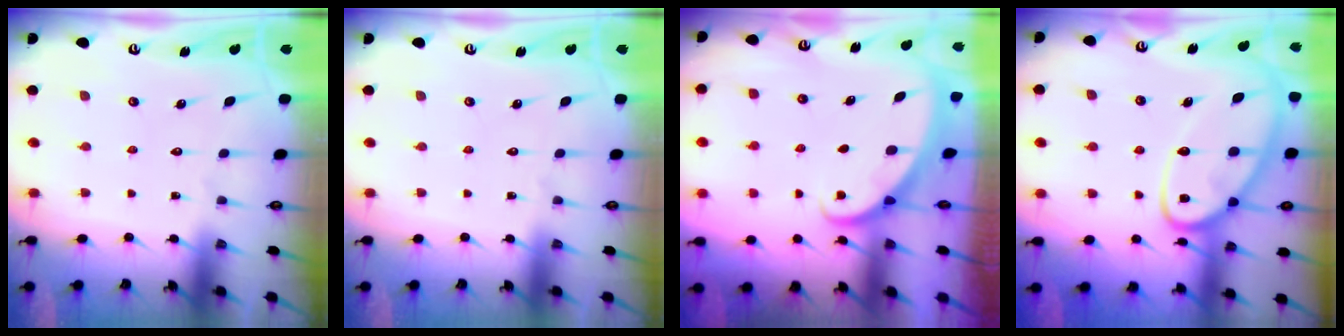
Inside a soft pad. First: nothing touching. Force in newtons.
{"total": 0.0}
{"total": 2.1, "press": 2.1, "slide": 0.1}
{"total": 14.7, "press": 14.6, "slide": 1.4}